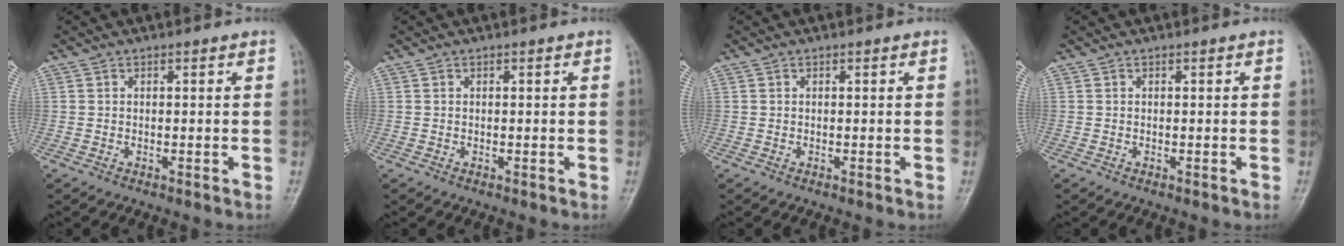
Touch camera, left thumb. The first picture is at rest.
{"total": 0.0}
{"total": 0.0}
{"total": 0.0}